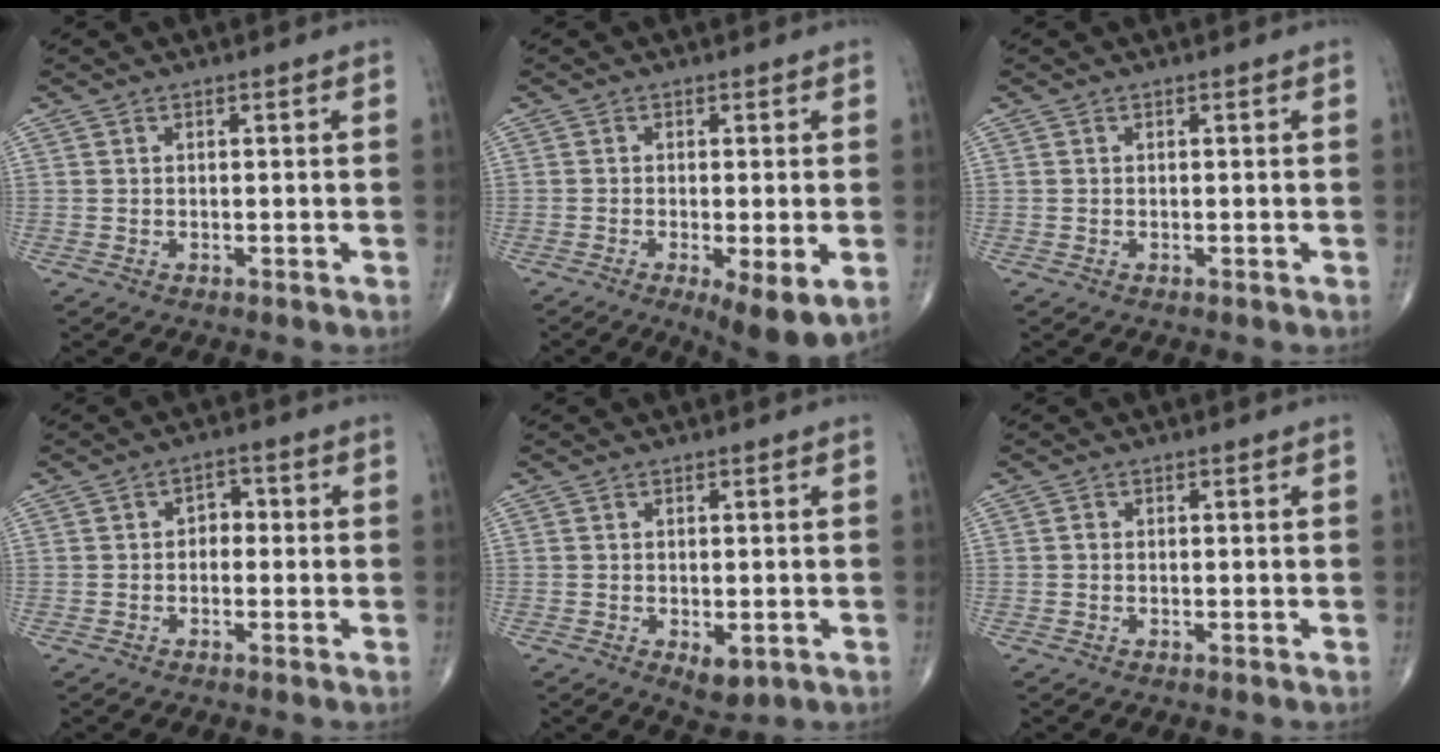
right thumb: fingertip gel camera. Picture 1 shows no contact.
{"total": 7.8, "force": [-2.5, 2.0, 7.1], "torque": [-0.110, -0.019, -0.038]}
{"total": 0.0}
{"total": 3.0, "force": [-0.1, 2.2, 2.1], "torque": [-0.011, 0.014, -0.009]}
{"total": 3.5, "force": [-1.0, 1.8, 2.8], "torque": [-0.035, -0.006, -0.007]}
{"total": 0.5, "force": [-0.1, 0.4, 0.2], "torque": [-0.003, 0.001, -0.005]}